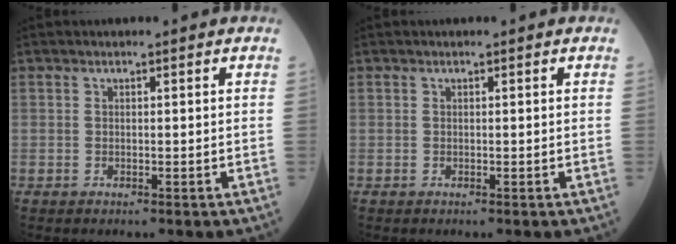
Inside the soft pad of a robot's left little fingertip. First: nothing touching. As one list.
[{"total": 0.0}]